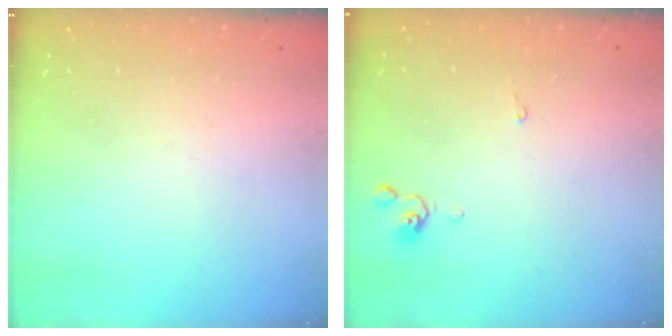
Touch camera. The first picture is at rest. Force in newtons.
{"total": 0.0}